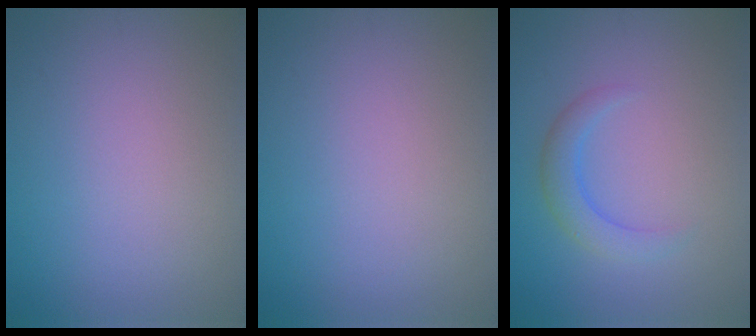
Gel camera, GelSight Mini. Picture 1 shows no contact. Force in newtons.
{"total": 0.0}
{"total": 2.4, "press": 2.4, "slide": 0.1}